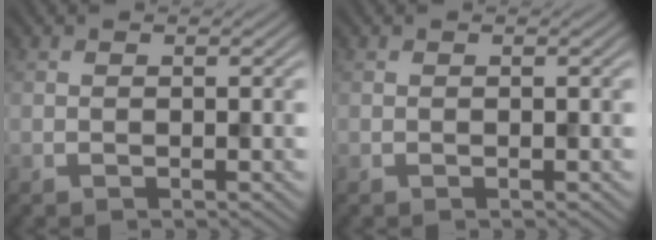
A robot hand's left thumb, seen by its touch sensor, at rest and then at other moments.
{"total": 0.0}